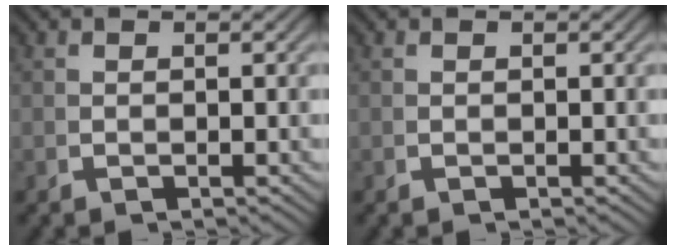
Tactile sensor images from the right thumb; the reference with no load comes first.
{"total": 0.0}